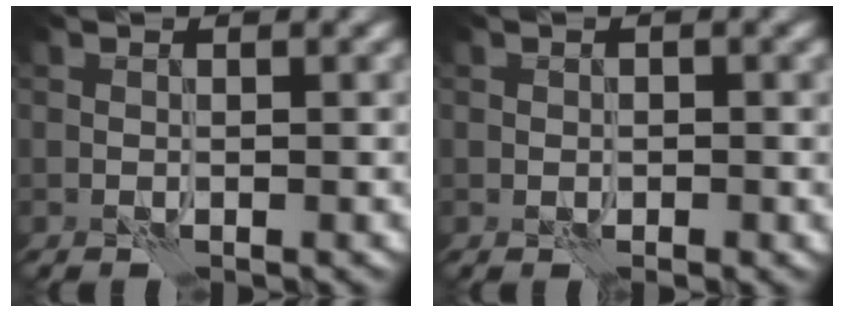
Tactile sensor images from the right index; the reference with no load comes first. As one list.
[{"total": 1.0, "force": [-0.2, 0.5, 0.9], "torque": [-0.010, 0.002, -0.004]}]